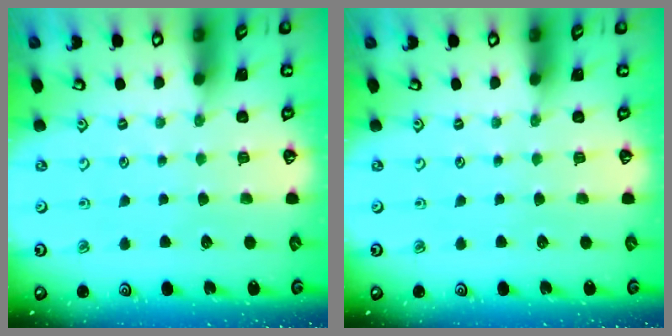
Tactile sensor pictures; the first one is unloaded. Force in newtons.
{"total": 0.0}